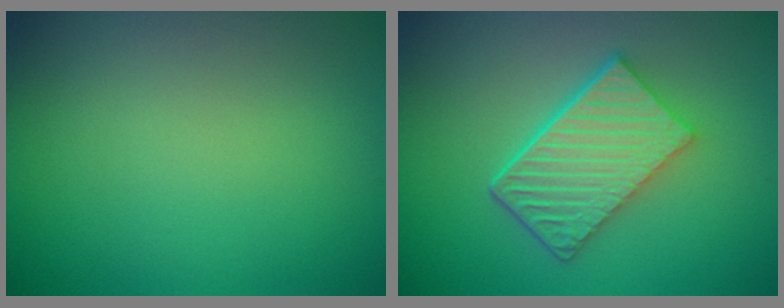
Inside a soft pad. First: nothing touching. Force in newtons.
{"total": 6.1, "press": 4.5, "slide": 4.1}